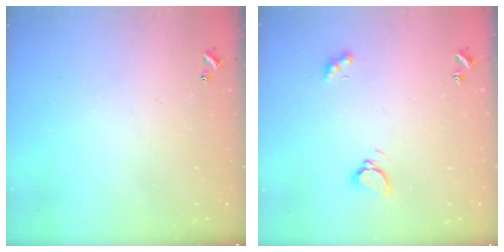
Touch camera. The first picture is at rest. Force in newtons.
{"total": 3.2, "press": 3.2, "slide": 0.4}